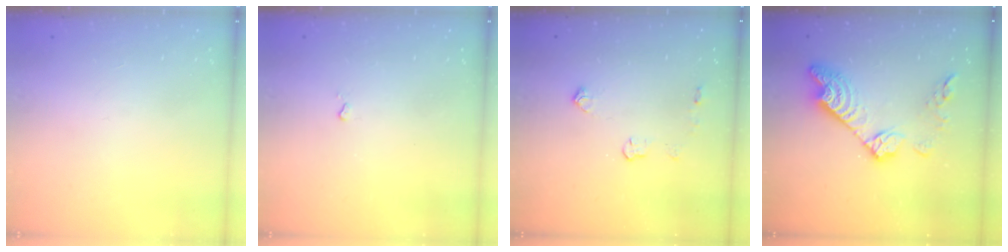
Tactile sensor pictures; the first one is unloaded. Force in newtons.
{"total": 2.4, "press": 2.4, "slide": 0.4}
{"total": 5.1, "press": 5.0, "slide": 0.8}
{"total": 14.9, "press": 14.9, "slide": 1.1}